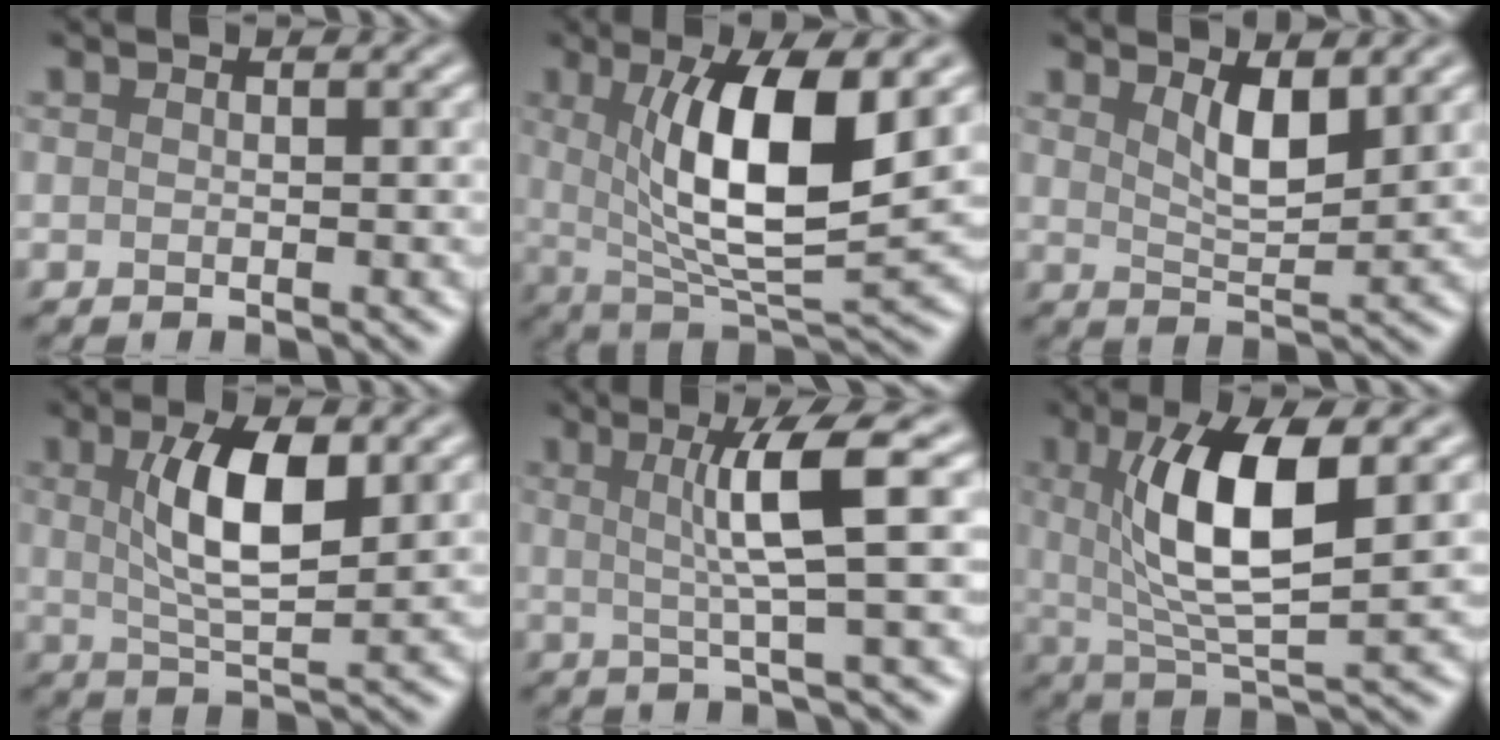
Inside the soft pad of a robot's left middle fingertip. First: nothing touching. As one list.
[{"total": 9.9, "force": [2.1, 3.1, 9.2], "torque": [-0.146, -0.013, 0.041]}, {"total": 3.4, "force": [1.8, 1.1, 2.7], "torque": [-0.050, -0.007, 0.035]}, {"total": 6.4, "force": [1.7, 2.3, 5.8], "torque": [-0.108, 0.003, 0.029]}, {"total": 5.2, "force": [1.0, 0.5, 5.1], "torque": [-0.086, 0.004, 0.018]}, {"total": 8.7, "force": [2.0, 2.6, 8.1], "torque": [-0.142, -0.006, 0.037]}]